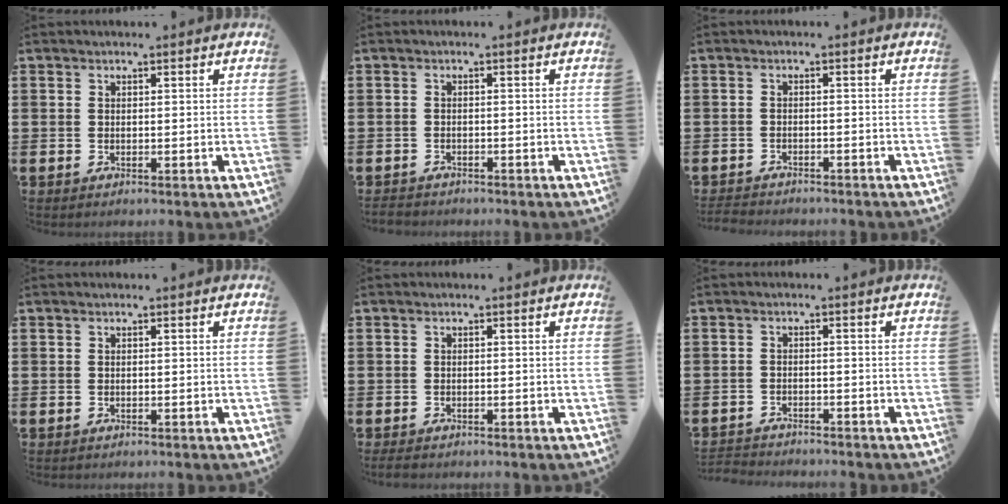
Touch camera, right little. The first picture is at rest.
{"total": 1.0, "force": [-1.0, 0.3, 0.0], "torque": [-0.004, 0.001, -0.021]}
{"total": 1.7, "force": [-1.7, 0.1, 0.0], "torque": [-0.004, 0.001, -0.036]}
{"total": 0.0}
{"total": 0.8, "force": [-0.6, 0.3, 0.4], "torque": [-0.009, 0.000, -0.013]}
{"total": 2.0, "force": [-2.0, 0.0, -0.3], "torque": [-0.001, 0.002, -0.044]}